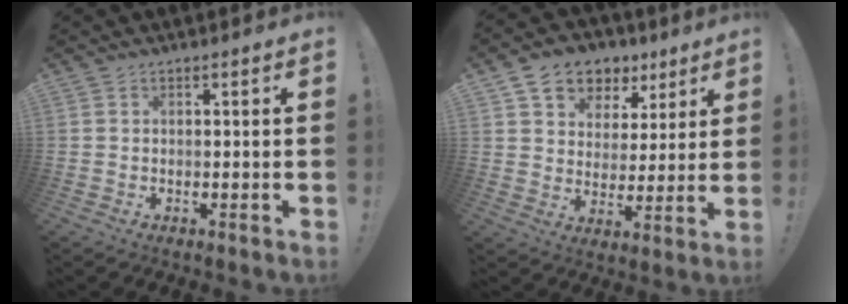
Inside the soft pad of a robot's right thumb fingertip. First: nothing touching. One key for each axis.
{"total": 10.1, "fx": 5.8, "fy": 7.7, "fz": 3.0, "tx": -0.053, "ty": -0.033, "tz": 0.115}